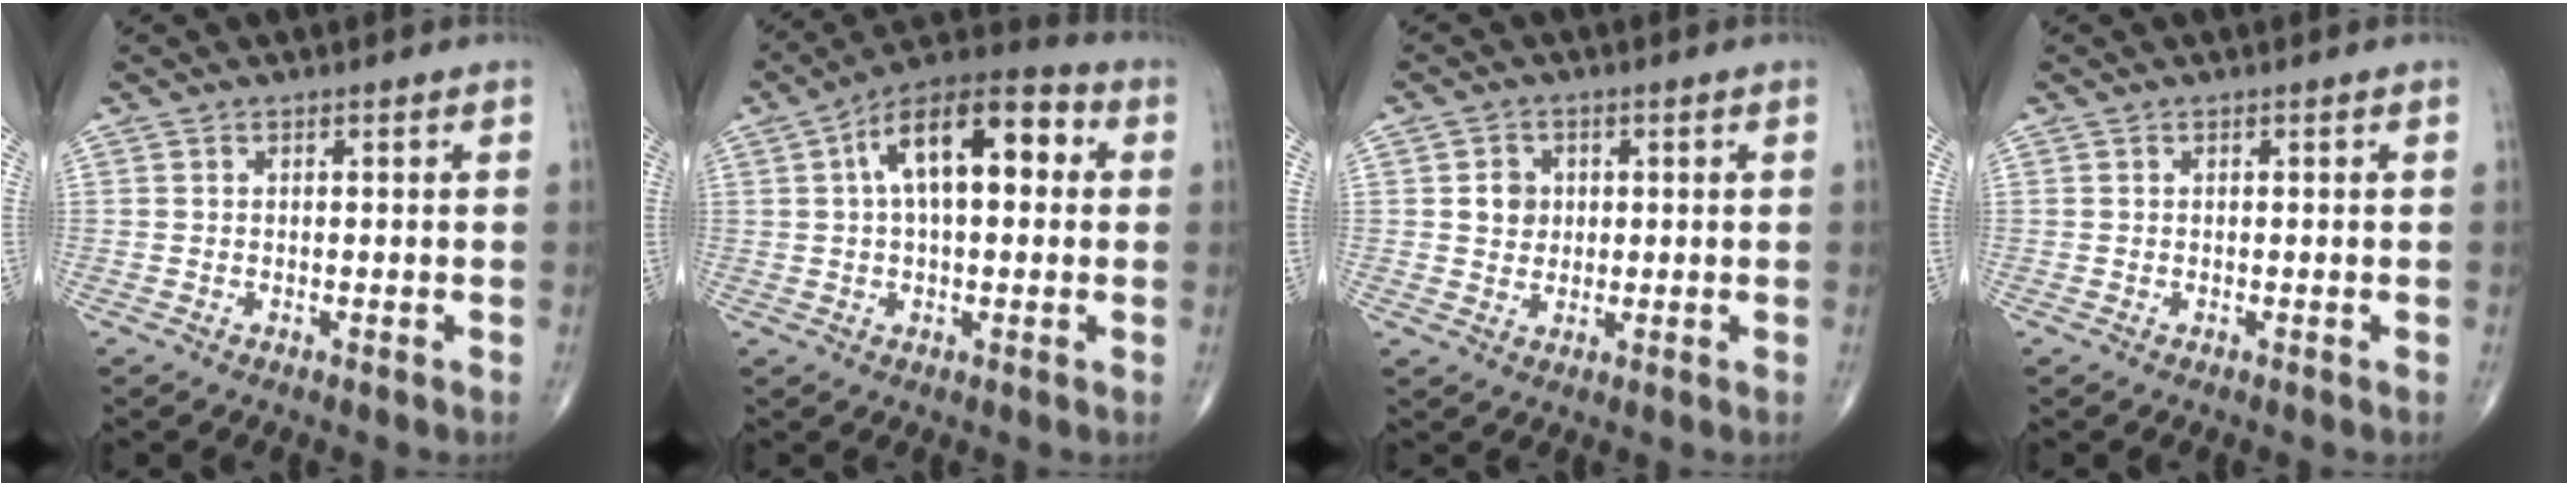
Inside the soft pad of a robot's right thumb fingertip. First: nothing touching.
{"total": 15.6, "force": [3.3, 7.5, 13.3], "torque": [-0.197, 0.035, 0.043]}
{"total": 4.0, "force": [0.7, 3.5, 1.7], "torque": [-0.005, 0.001, 0.011]}
{"total": 0.0}